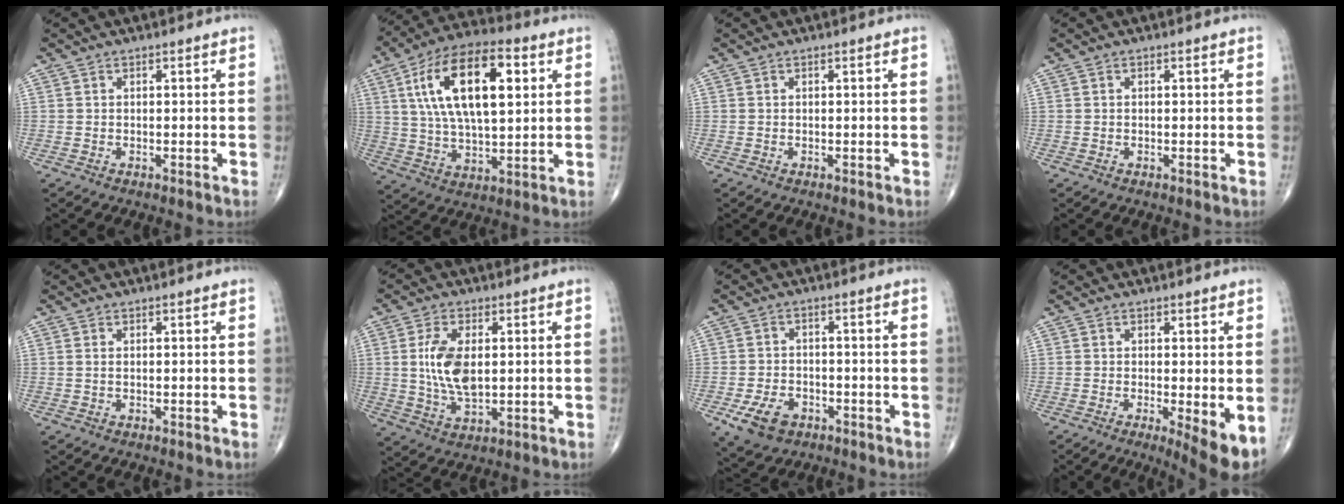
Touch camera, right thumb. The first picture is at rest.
{"total": 20.1, "force": [5.7, 9.1, 17.0], "torque": [-0.292, 0.003, 0.095]}
{"total": 0.0}
{"total": 0.0}
{"total": 0.6, "force": [0.2, 0.3, 0.5], "torque": [-0.015, 0.004, 0.005]}
{"total": 9.8, "force": [1.2, 5.1, 8.3], "torque": [-0.163, -0.010, 0.029]}
{"total": 7.3, "force": [-3.5, 5.0, 4.0], "torque": [-0.066, 0.014, -0.055]}
{"total": 5.9, "force": [-1.2, 1.3, 5.7], "torque": [-0.086, -0.019, -0.020]}